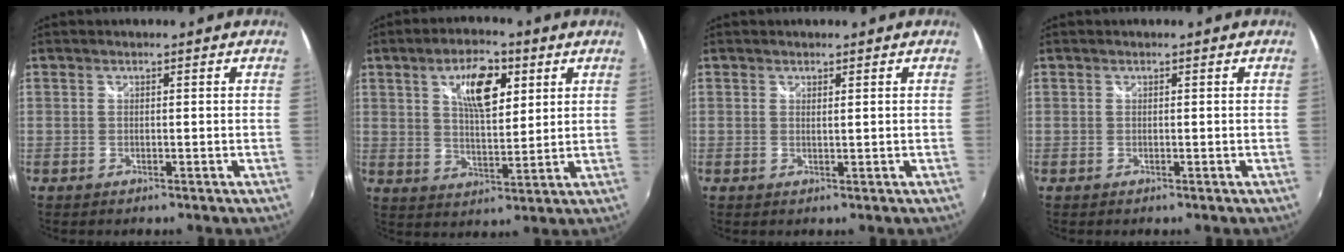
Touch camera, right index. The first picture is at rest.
{"total": 9.9, "force": [4.2, 4.2, 8.0], "torque": [-0.135, 0.013, 0.073]}
{"total": 0.8, "force": [0.5, -0.6, -0.1], "torque": [0.002, -0.003, 0.006]}
{"total": 0.0}